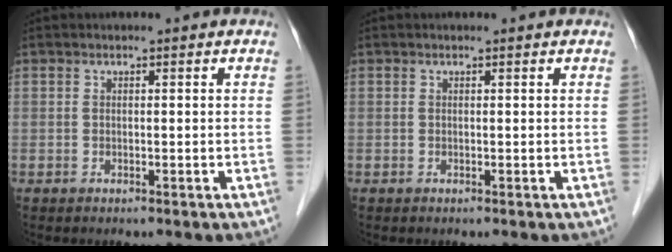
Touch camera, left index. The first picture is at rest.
{"total": 0.6, "force": [0.6, 0.1, 0.1], "torque": [-0.004, 0.004, 0.006]}